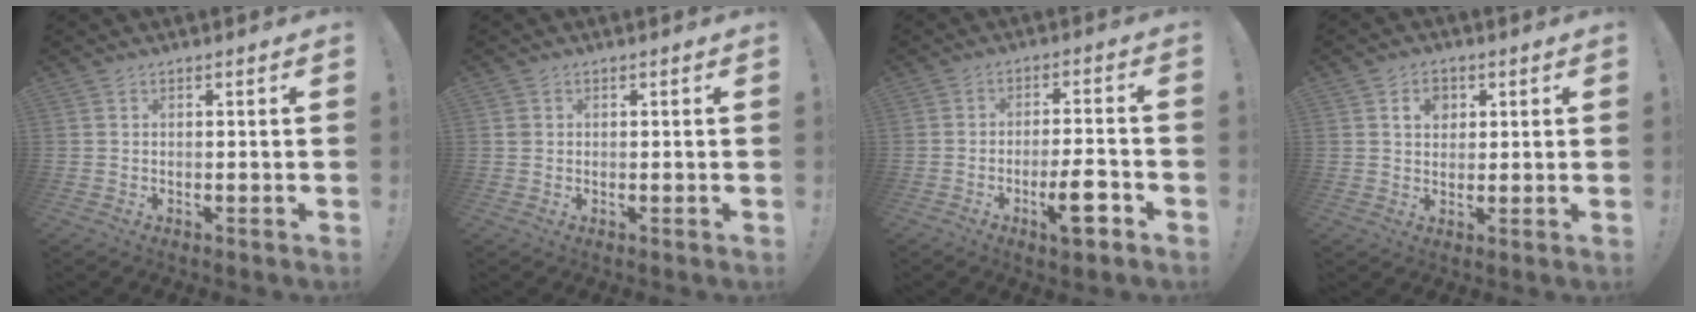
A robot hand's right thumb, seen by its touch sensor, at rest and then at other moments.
{"total": 1.4, "force": [0.4, 1.3, 0.4], "torque": [-0.003, 0.001, 0.008]}
{"total": 9.7, "force": [-4.5, 1.9, 8.3], "torque": [-0.113, 0.010, -0.078]}
{"total": 5.3, "force": [2.1, 4.1, 2.7], "torque": [-0.033, -0.001, 0.035]}